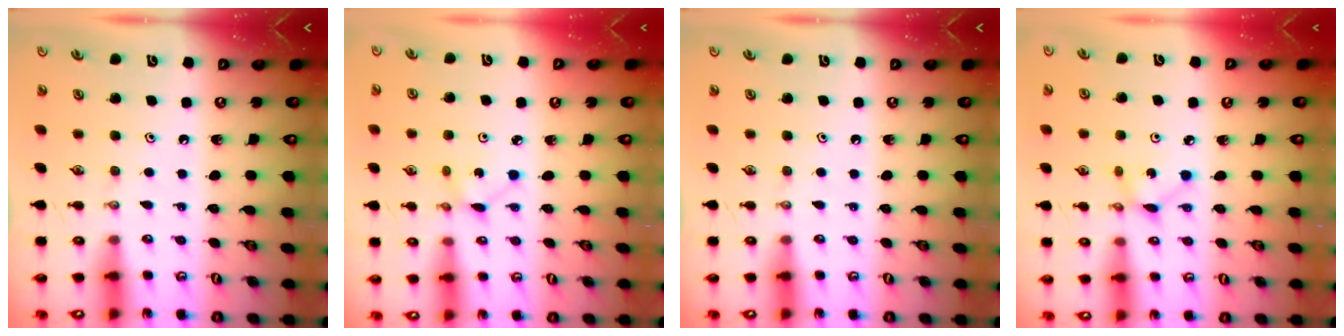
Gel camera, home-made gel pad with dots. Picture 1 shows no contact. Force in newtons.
{"total": 1.6, "press": 1.5, "slide": 0.2}
{"total": 0.0}
{"total": 2.9, "press": 2.9, "slide": 0.1}